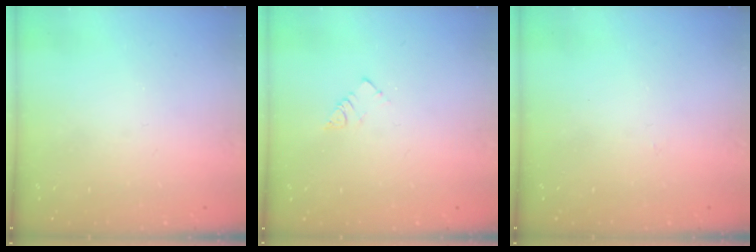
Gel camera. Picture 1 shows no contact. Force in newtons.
{"total": 3.2, "press": 3.2, "slide": 0.0}
{"total": 2.8, "press": 2.8, "slide": 0.4}